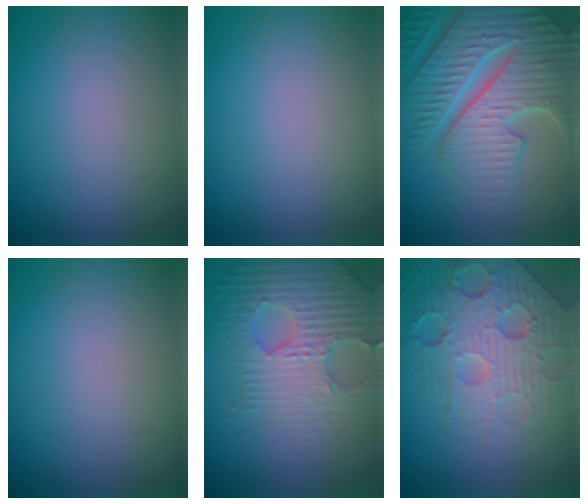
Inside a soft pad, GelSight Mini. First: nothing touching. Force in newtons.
{"total": 0.0}
{"total": 7.6, "press": 7.4, "slide": 1.7}
{"total": 0.0}
{"total": 4.7, "press": 4.2, "slide": 1.9}
{"total": 7.1, "press": 5.4, "slide": 4.7}